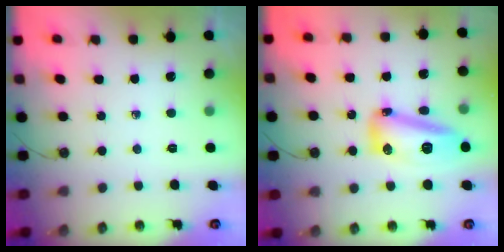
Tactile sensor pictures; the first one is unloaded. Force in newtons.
{"total": 28.9, "press": 19.3, "slide": 21.5}